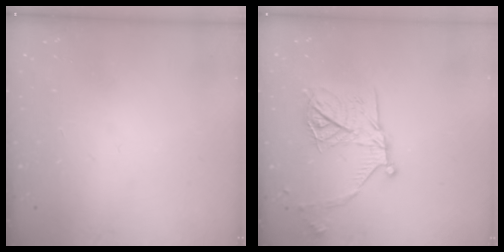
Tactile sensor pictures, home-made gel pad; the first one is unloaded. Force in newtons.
{"total": 18.2, "press": 18.2, "slide": 1.2}